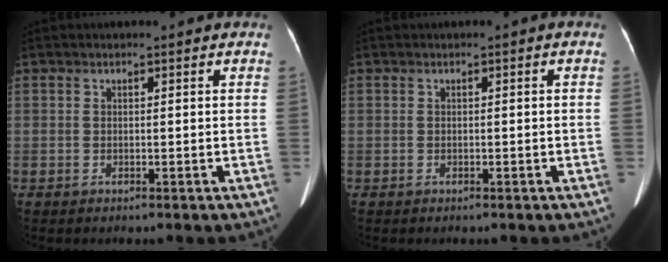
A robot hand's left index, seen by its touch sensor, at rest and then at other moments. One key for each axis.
{"total": 0.0}